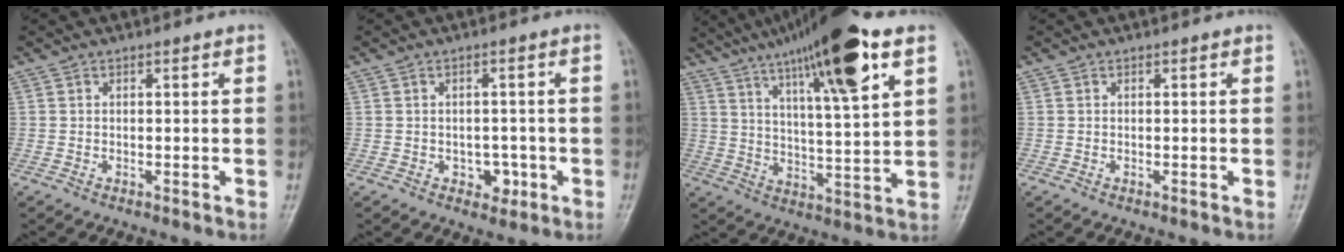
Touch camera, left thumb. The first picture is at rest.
{"total": 3.5, "force": [-1.2, 2.7, 2.0], "torque": [-0.004, 0.007, -0.012]}
{"total": 20.4, "force": [11.6, 3.2, 16.5], "torque": [-0.261, -0.026, 0.190]}
{"total": 0.0}